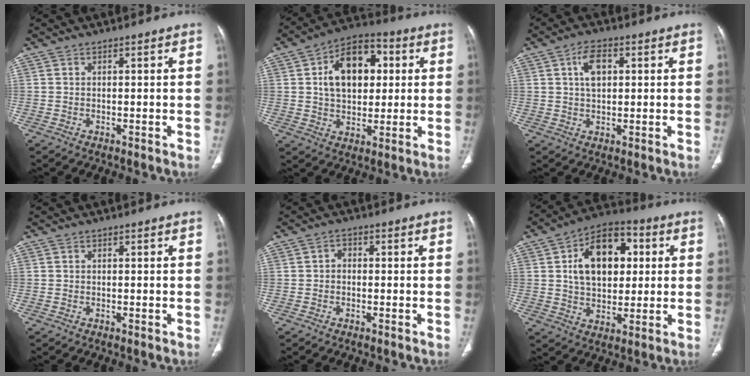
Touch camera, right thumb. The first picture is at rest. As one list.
[{"total": 15.1, "force": [3.2, 9.9, 11.0], "torque": [-0.135, 0.010, 0.045]}, {"total": 5.6, "force": [1.5, 3.3, 4.2], "torque": [-0.065, 0.005, 0.024]}, {"total": 0.0}, {"total": 1.7, "force": [-0.2, 1.4, 1.0], "torque": [-0.003, 0.008, -0.012]}, {"total": 16.2, "force": [3.5, 10.6, 11.8], "torque": [-0.148, 0.009, 0.053]}]